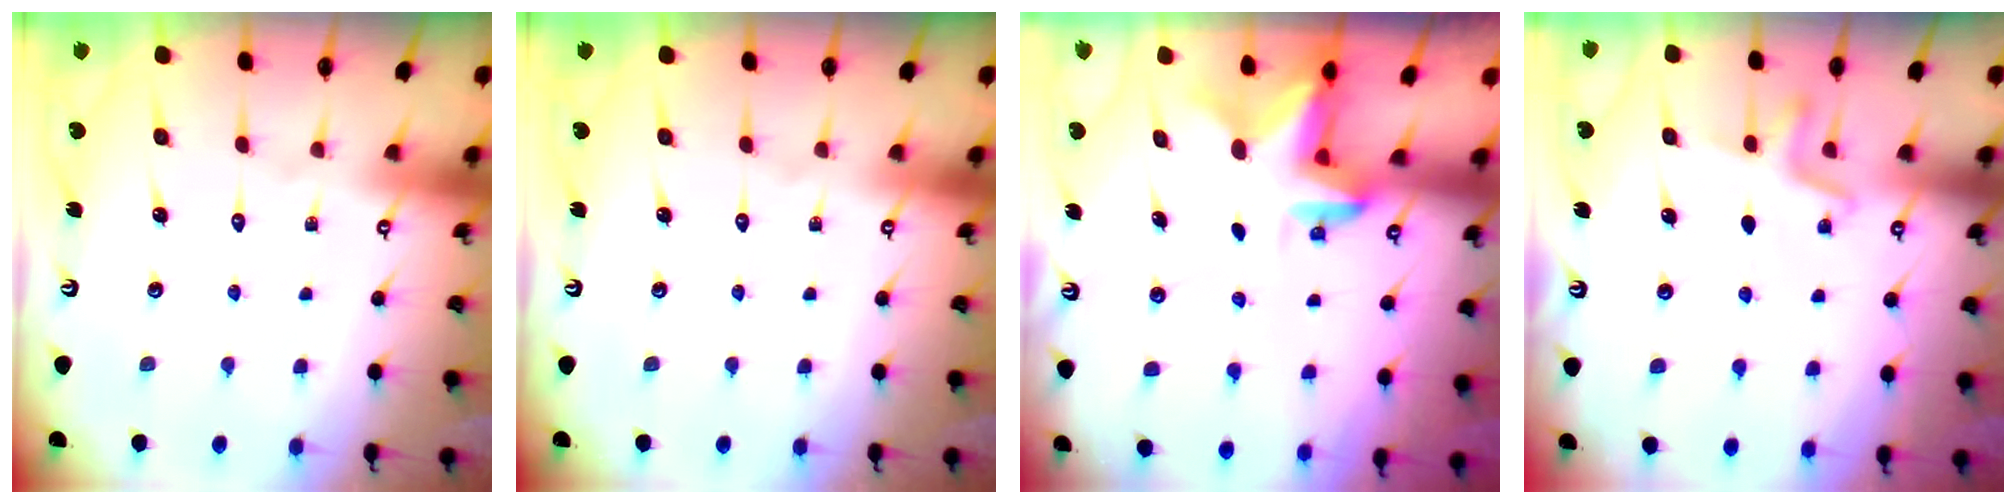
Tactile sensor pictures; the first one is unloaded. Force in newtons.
{"total": 0.0}
{"total": 2.4, "press": 2.3, "slide": 0.4}
{"total": 4.8, "press": 4.6, "slide": 1.2}